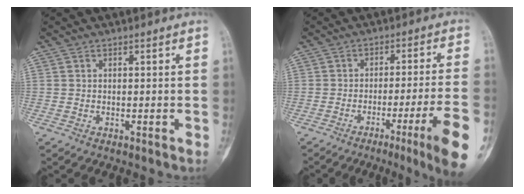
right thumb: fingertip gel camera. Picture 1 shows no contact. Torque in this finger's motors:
{"motor_torque": [2.39, 2.62, 1.38, -1.39, 0.39]}